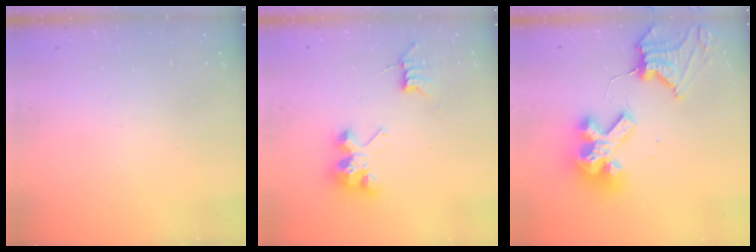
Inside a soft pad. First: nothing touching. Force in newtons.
{"total": 7.1, "press": 7.1, "slide": 0.2}
{"total": 16.6, "press": 16.5, "slide": 1.4}